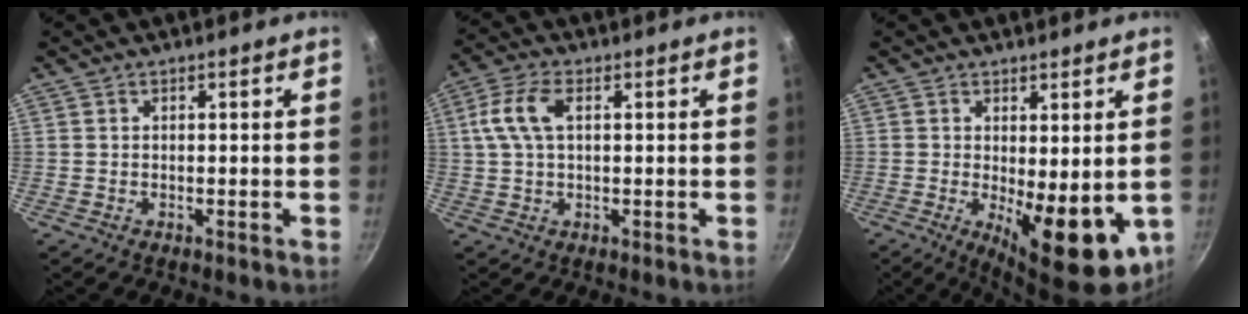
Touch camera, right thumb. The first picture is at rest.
{"total": 7.3, "force": [1.6, 3.9, 5.9], "torque": [-0.120, 0.016, 0.027]}
{"total": 11.9, "force": [-1.6, 4.6, 10.9], "torque": [-0.124, -0.010, -0.007]}